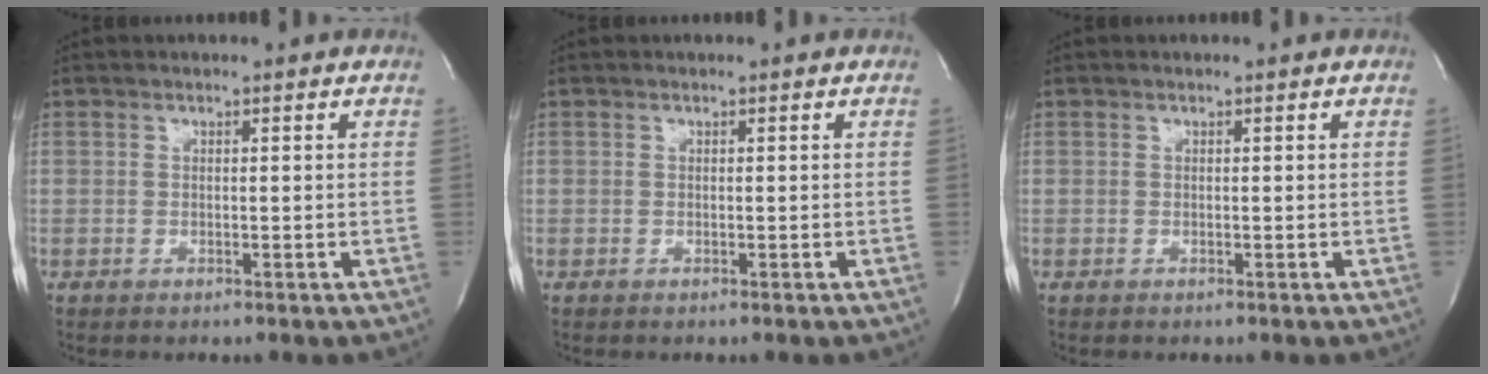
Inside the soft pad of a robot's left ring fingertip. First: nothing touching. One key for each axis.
{"total": 0.0}
{"total": 0.0}